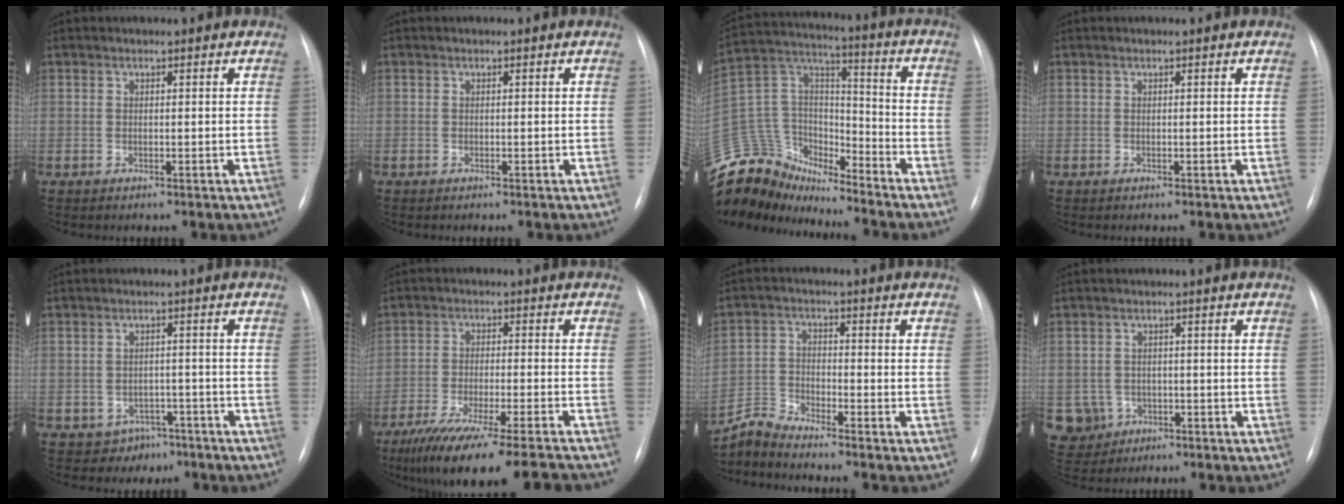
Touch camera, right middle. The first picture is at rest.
{"total": 0.0}
{"total": 18.8, "force": [-17.2, 6.3, 4.3], "torque": [-0.100, 0.060, -0.307]}
{"total": 0.0}
{"total": 4.9, "force": [-3.1, 3.7, 0.5], "torque": [-0.001, 0.016, -0.034]}
{"total": 19.6, "force": [-16.8, 0.3, 10.0], "torque": [-0.130, -0.042, -0.252]}
{"total": 4.8, "force": [-4.7, -0.9, -0.3], "torque": [-0.007, -0.012, -0.094]}
{"total": 5.3, "force": [-1.8, 5.0, 0.3], "torque": [-0.013, 0.008, -0.024]}